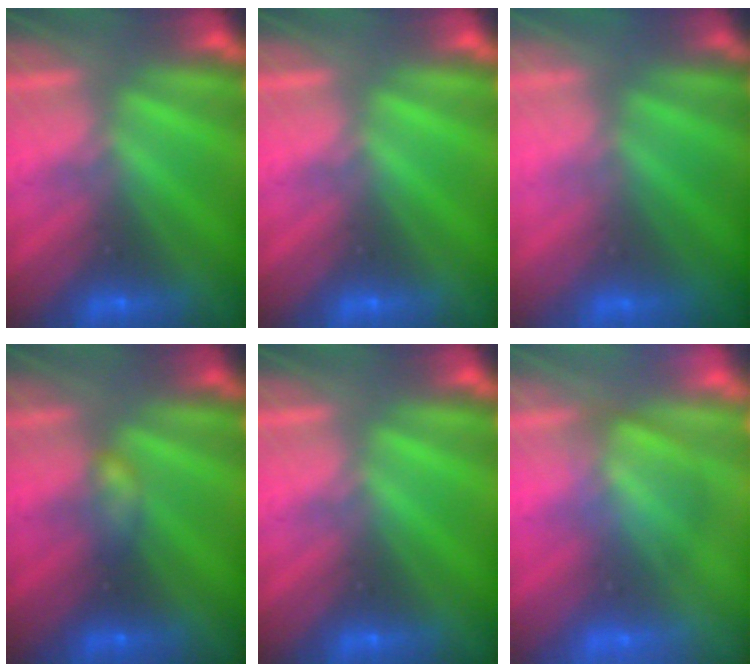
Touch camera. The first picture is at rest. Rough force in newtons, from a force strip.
{"total": 0.0}
{"total": 2.9}
{"total": 2.3}
{"total": 0.0}
{"total": 3.4}